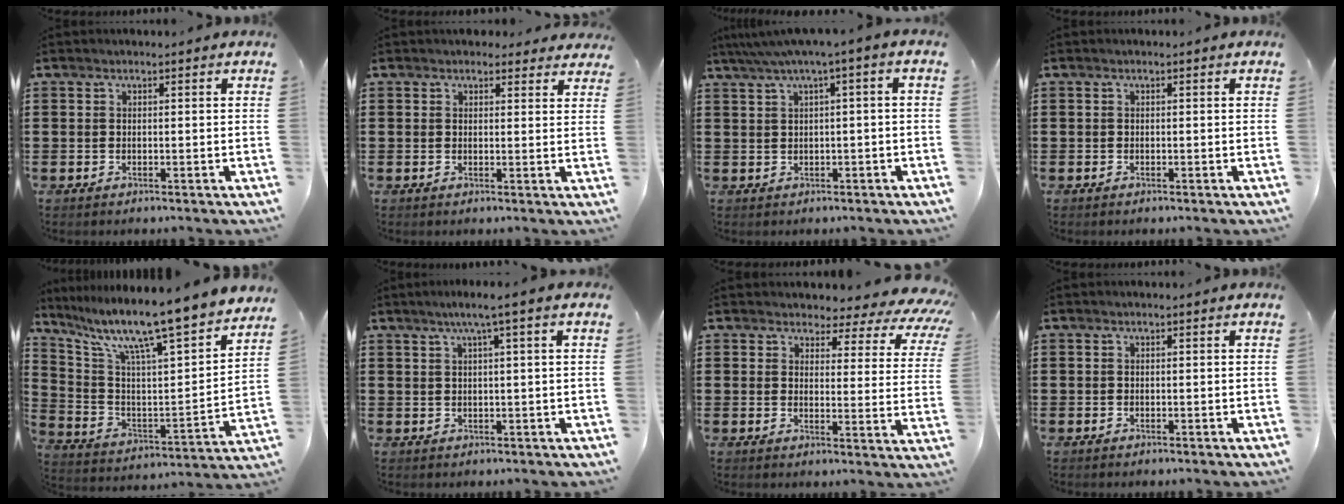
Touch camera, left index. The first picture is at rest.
{"total": 2.1, "force": [1.8, 1.0, 0.1], "torque": [0.000, -0.002, 0.033]}
{"total": 3.0, "force": [-0.1, -0.1, 3.0], "torque": [-0.053, -0.006, -0.005]}
{"total": 0.0}
{"total": 11.4, "force": [9.8, -0.1, 5.8], "torque": [-0.137, -0.081, 0.153]}
{"total": 2.8, "force": [1.2, -0.4, 2.5], "torque": [-0.047, -0.002, 0.017]}
{"total": 3.4, "force": [2.9, 1.3, 1.3], "torque": [-0.037, -0.017, 0.043]}
{"total": 0.0}